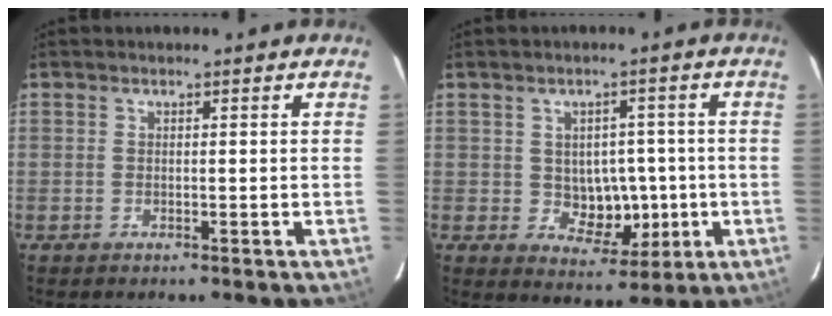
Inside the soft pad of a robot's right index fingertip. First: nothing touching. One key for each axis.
{"total": 6.9, "fx": -0.5, "fy": 4.8, "fz": 4.9, "tx": -0.062, "ty": 0.007, "tz": 0.004}